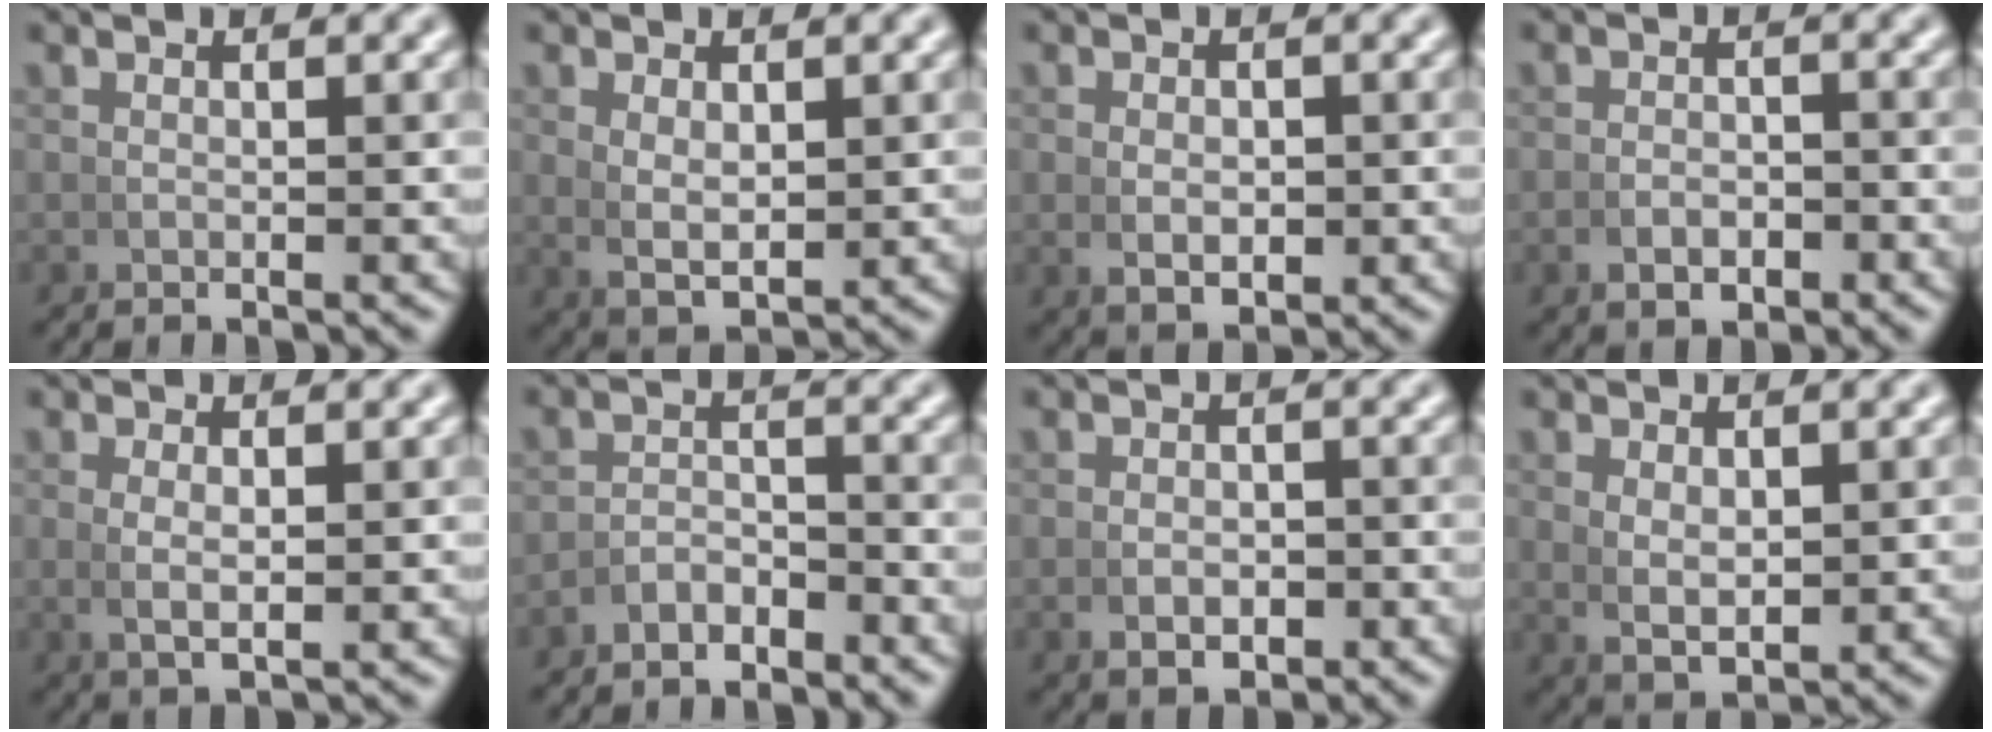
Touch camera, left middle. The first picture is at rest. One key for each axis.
{"total": 3.4, "fx": 0.4, "fy": 1.8, "fz": 2.9, "tx": -0.057, "ty": -0.017, "tz": 0.024}
{"total": 2.3, "fx": -0.2, "fy": 1.3, "fz": 1.9, "tx": -0.036, "ty": -0.012, "tz": 0.009}
{"total": 2.2, "fx": -1.3, "fy": 1.3, "fz": 1.3, "tx": -0.015, "ty": -0.003, "tz": -0.021}
{"total": 2.2, "fx": 0.3, "fy": 0.7, "fz": 2.0, "tx": -0.042, "ty": -0.009, "tz": 0.015}
{"total": 3.0, "fx": -2.7, "fy": 1.2, "fz": 0.6, "tx": -0.004, "ty": 0.001, "tz": -0.053}
{"total": 2.5, "fx": -0.9, "fy": 1.5, "fz": 1.7, "tx": -0.025, "ty": -0.006, "tz": -0.010}
{"total": 3.2, "fx": 0.3, "fy": 1.7, "fz": 2.7, "tx": -0.053, "ty": -0.019, "tz": 0.024}